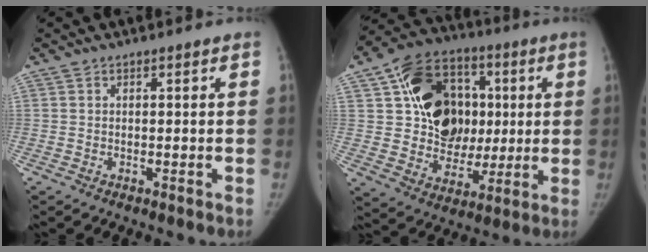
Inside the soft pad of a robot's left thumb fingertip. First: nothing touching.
{"total": 21.0, "force": [4.1, 16.4, 12.4], "torque": [-0.158, 0.009, 0.078]}